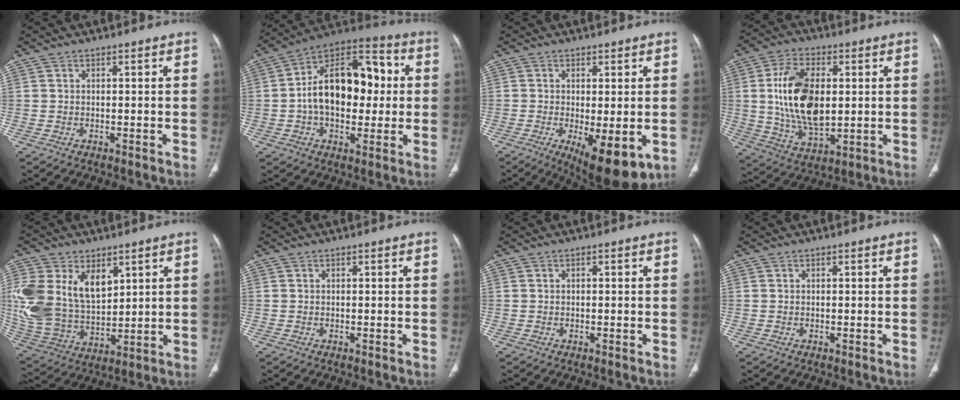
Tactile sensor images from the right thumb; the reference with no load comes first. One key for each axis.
{"total": 20.6, "fx": 0.9, "fy": 12.7, "fz": 16.2, "tx": -0.222, "ty": 0.034, "tz": 0.008}
{"total": 11.4, "fx": -3.4, "fy": 4.1, "fz": 10.1, "tx": -0.146, "ty": -0.023, "tz": -0.039}
{"total": 17.4, "fx": 1.7, "fy": 9.6, "fz": 14.4, "tx": -0.263, "ty": -0.008, "tz": 0.038}
{"total": 20.8, "fx": 6.7, "fy": 13.7, "fz": 14.2, "tx": -0.299, "ty": -0.018, "tz": 0.145}
{"total": 0.0}
{"total": 0.0}
{"total": 0.0}